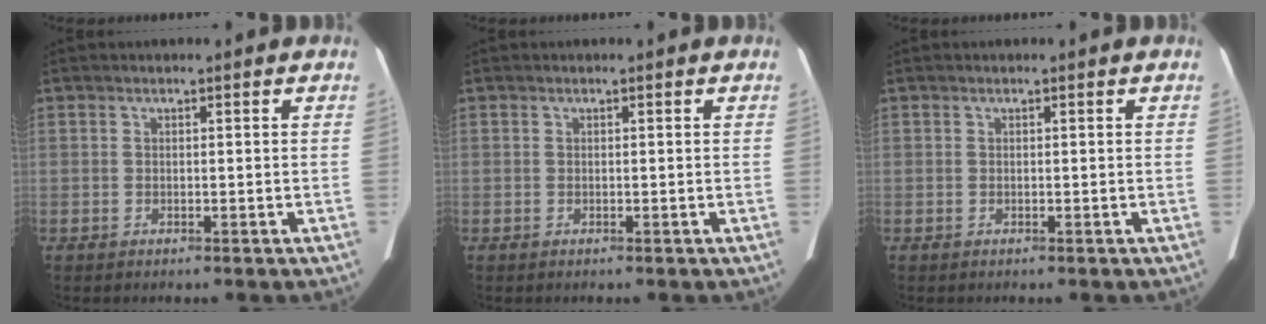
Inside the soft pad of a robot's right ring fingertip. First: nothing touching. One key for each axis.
{"total": 0.0}
{"total": 0.0}